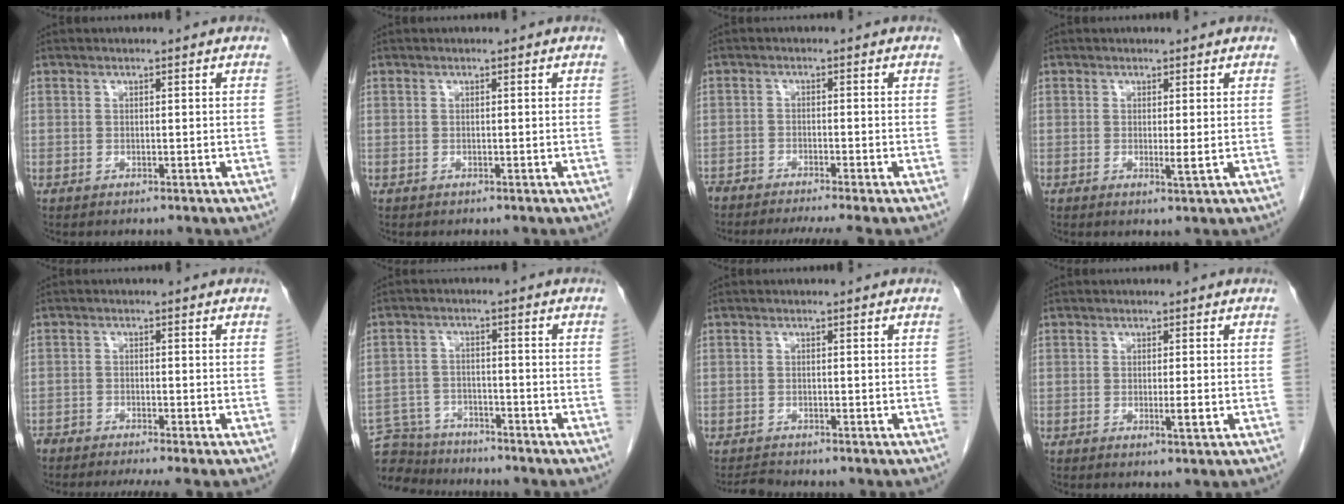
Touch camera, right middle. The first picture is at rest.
{"total": 0.0}
{"total": 7.4, "force": [-6.4, 0.2, 3.8], "torque": [-0.051, -0.009, -0.103]}
{"total": 1.4, "force": [0.1, -0.2, 1.4], "torque": [-0.027, -0.007, 0.004]}
{"total": 6.3, "force": [-5.4, 0.3, 3.2], "torque": [-0.041, -0.008, -0.089]}
{"total": 10.0, "force": [-9.3, 3.4, 1.3], "torque": [-0.029, 0.012, -0.150]}
{"total": 1.4, "force": [-1.4, 0.0, 0.0], "torque": [-0.006, -0.010, -0.022]}
{"total": 1.7, "force": [-0.3, -0.2, 1.7], "torque": [-0.030, -0.007, -0.004]}